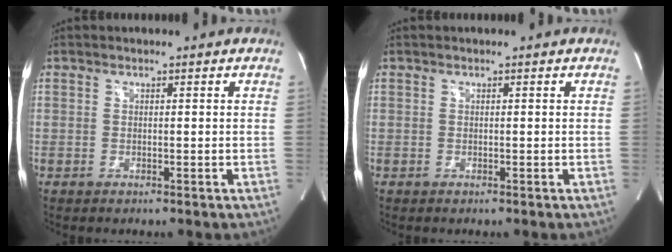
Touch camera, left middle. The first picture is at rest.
{"total": 0.0}